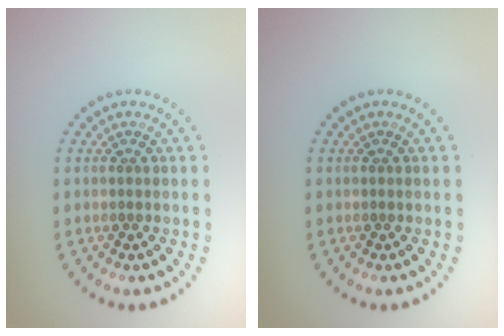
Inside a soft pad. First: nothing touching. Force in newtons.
{"total": 0.0}